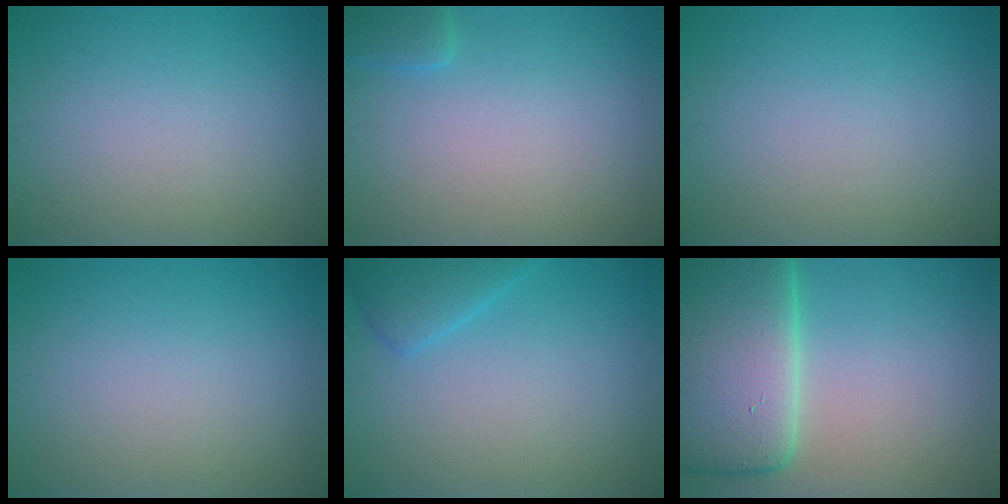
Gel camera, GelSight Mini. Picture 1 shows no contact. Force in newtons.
{"total": 1.4, "press": 1.4, "slide": 0.1}
{"total": 0.0}
{"total": 0.0}
{"total": 2.7, "press": 2.7, "slide": 0.2}
{"total": 12.4, "press": 12.3, "slide": 1.2}